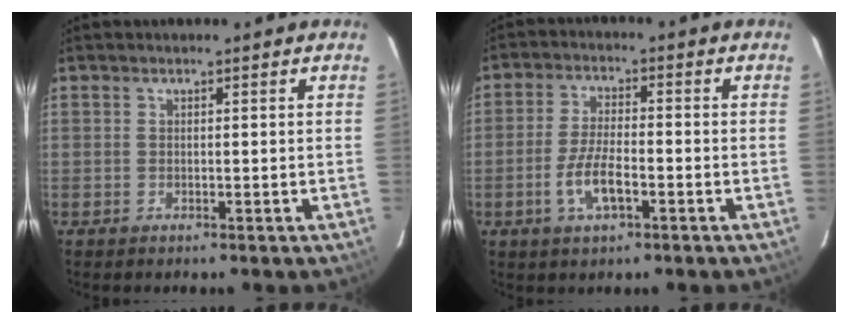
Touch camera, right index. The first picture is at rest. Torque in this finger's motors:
{"motor_torque": [0.12, -0.08, 0.26, 0.07]}